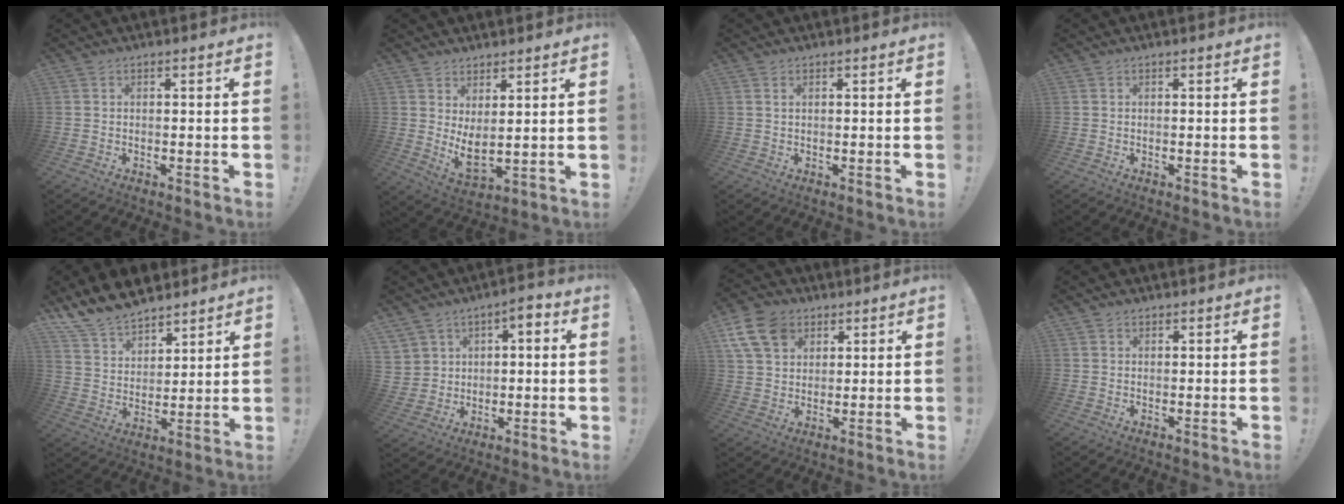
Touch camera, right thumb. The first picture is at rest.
{"total": 6.1, "force": [2.9, 2.8, 4.5], "torque": [-0.058, -0.036, 0.059]}
{"total": 0.9, "force": [0.4, 0.4, 0.7], "torque": [-0.013, 0.001, 0.007]}
{"total": 0.0}
{"total": 12.3, "force": [10.9, 4.9, 2.6], "torque": [-0.074, -0.082, 0.210]}
{"total": 7.2, "force": [2.2, 6.6, 1.8], "torque": [-0.018, -0.012, 0.046]}
{"total": 12.8, "force": [6.0, 9.4, 6.2], "torque": [-0.106, -0.026, 0.120]}
{"total": 1.0, "force": [0.7, 0.6, 0.2], "torque": [0.000, -0.001, 0.014]}